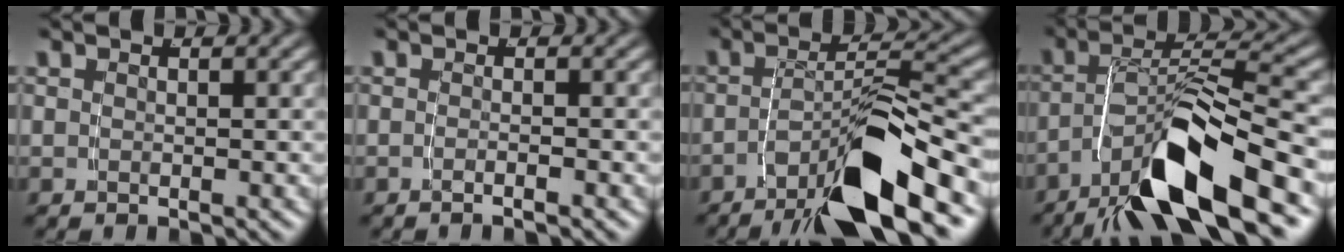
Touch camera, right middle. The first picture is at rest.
{"total": 1.2, "force": [-1.1, -0.6, 0.3], "torque": [-0.011, 0.000, -0.019]}
{"total": 8.0, "force": [-5.1, 1.0, 6.2], "torque": [-0.089, -0.004, -0.076]}
{"total": 8.8, "force": [-4.5, 2.5, 7.1], "torque": [-0.109, -0.006, -0.069]}